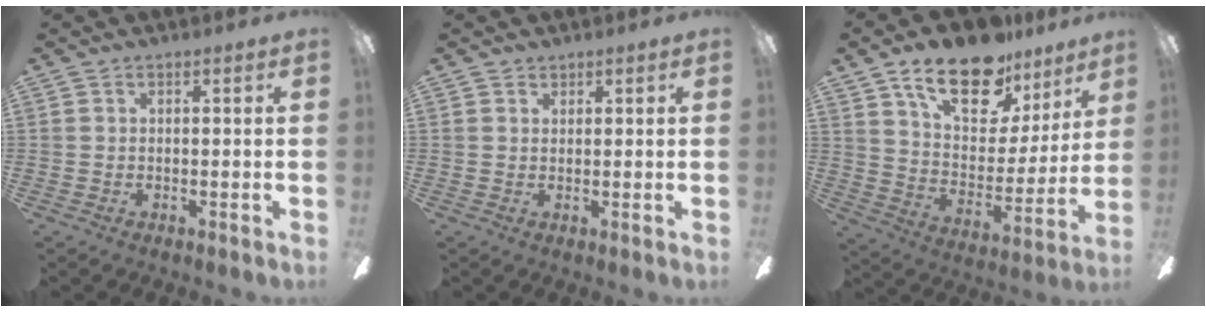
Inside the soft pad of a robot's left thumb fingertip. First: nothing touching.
{"total": 1.4, "force": [1.1, 0.8, 0.1], "torque": [0.006, -0.002, 0.020]}
{"total": 19.8, "force": [13.5, 9.5, 10.9], "torque": [-0.172, -0.082, 0.234]}